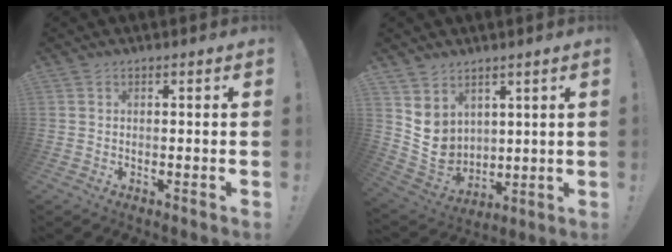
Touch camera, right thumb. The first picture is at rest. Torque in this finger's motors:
{"motor_torque": [1.78, 0.76, 0.63, -0.70, 0.07]}